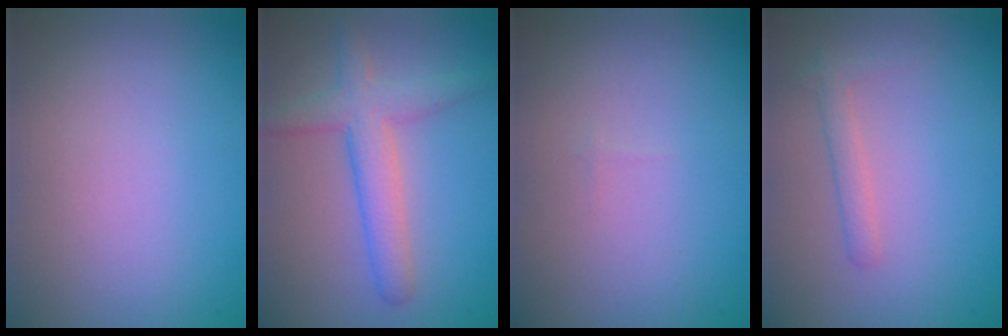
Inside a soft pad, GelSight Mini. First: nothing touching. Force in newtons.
{"total": 3.9, "press": 3.9, "slide": 0.1}
{"total": 0.0}
{"total": 1.3, "press": 1.3, "slide": 0.1}